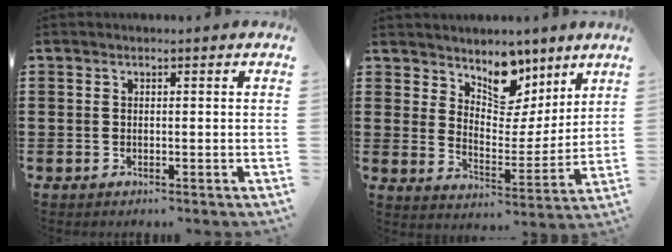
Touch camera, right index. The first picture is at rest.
{"total": 8.4, "force": [6.6, 4.6, 2.3], "torque": [-0.052, -0.043, 0.118]}